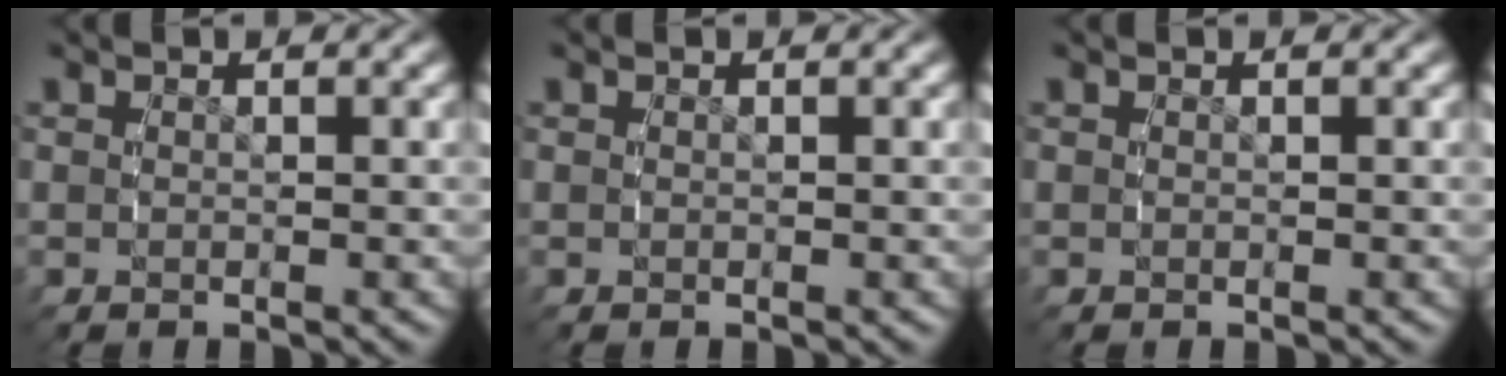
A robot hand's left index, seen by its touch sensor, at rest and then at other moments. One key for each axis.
{"total": 0.0}
{"total": 0.0}